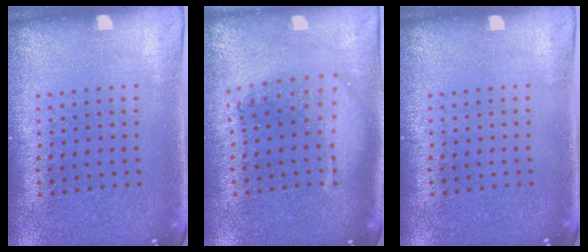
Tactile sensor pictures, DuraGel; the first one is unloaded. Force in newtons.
{"total": 1.8, "press": 1.5, "slide": 0.9}
{"total": 0.0}